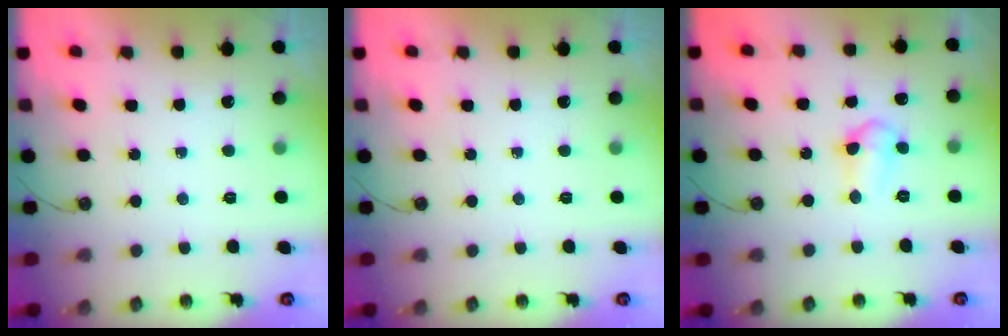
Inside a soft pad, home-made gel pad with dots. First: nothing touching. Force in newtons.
{"total": 0.0}
{"total": 7.1, "press": 7.0, "slide": 1.1}